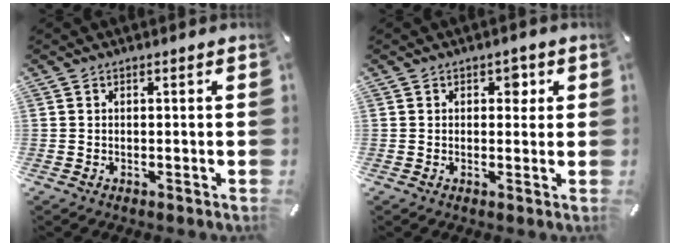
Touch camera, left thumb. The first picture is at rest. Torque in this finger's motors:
{"motor_torque": [0.19, 0.25, 0.14, -0.24, 0.04]}